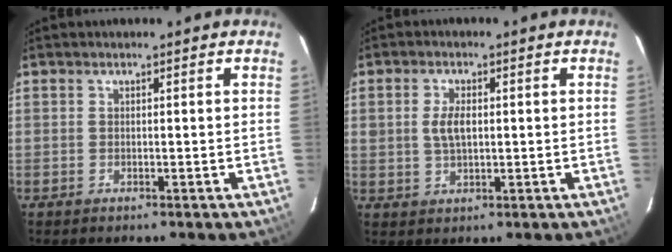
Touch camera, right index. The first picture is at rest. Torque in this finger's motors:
{"motor_torque": [0.07, 0.07, 0.08, 0.05]}